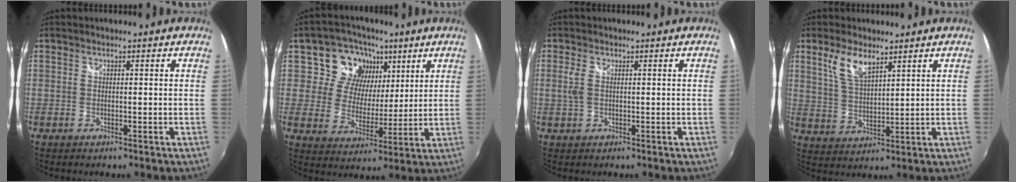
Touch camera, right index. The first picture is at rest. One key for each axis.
{"total": 11.4, "fx": 5.6, "fy": 9.2, "fz": 3.6, "tx": -0.063, "ty": 0.002, "tz": 0.089}
{"total": 2.2, "fx": 0.4, "fy": 1.0, "fz": 1.9, "tx": -0.041, "ty": -0.001, "tz": 0.007}
{"total": 6.8, "fx": 4.3, "fy": 2.4, "fz": 4.6, "tx": -0.092, "ty": 0.002, "tz": 0.090}